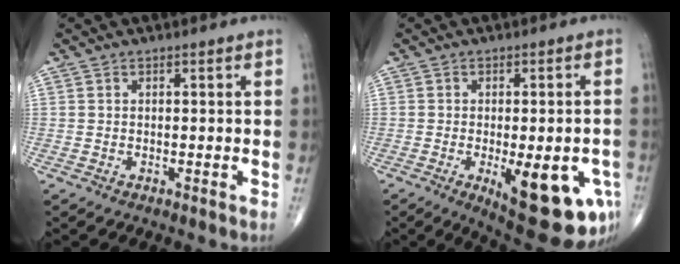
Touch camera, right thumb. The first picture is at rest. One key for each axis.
{"total": 16.5, "fx": -5.6, "fy": 6.1, "fz": 14.3, "tx": -0.142, "ty": -0.001, "tz": -0.055}